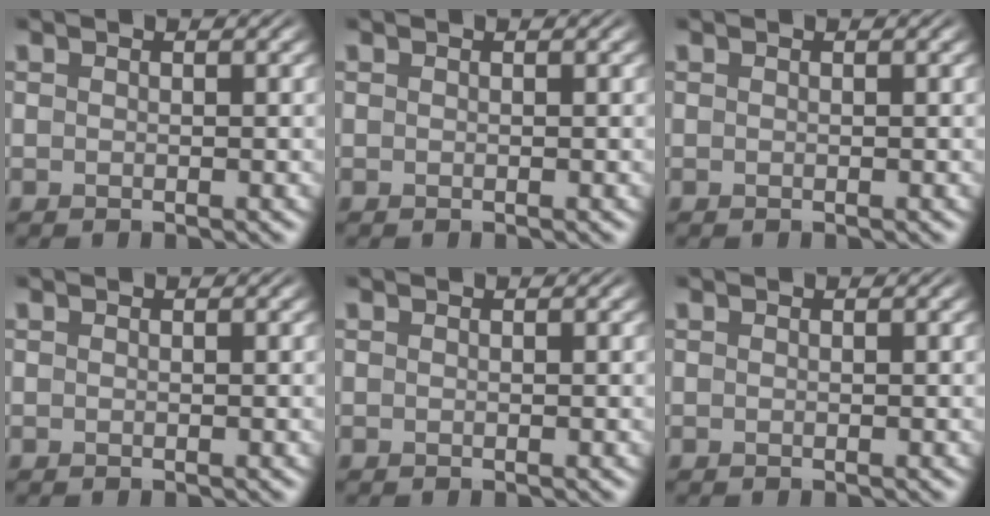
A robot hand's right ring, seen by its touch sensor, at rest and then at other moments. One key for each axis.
{"total": 0.0}
{"total": 0.0}
{"total": 0.0}
{"total": 0.0}
{"total": 0.0}